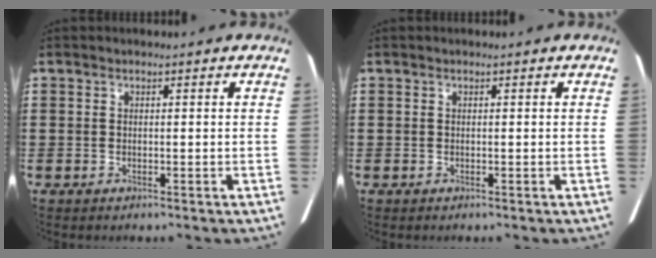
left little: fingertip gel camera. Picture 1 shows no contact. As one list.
[{"total": 0.0}]